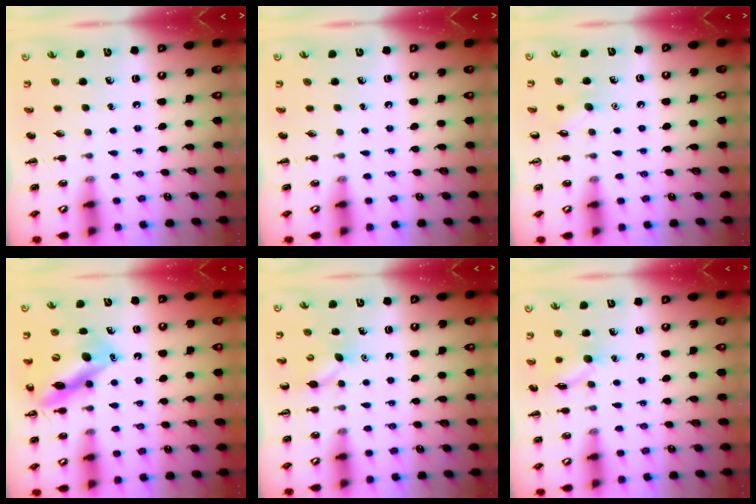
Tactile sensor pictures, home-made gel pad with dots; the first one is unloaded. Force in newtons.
{"total": 0.0}
{"total": 6.0, "press": 5.8, "slide": 1.7}
{"total": 13.2, "press": 12.9, "slide": 3.2}
{"total": 4.1, "press": 3.9, "slide": 1.3}
{"total": 8.8, "press": 8.8, "slide": 0.5}